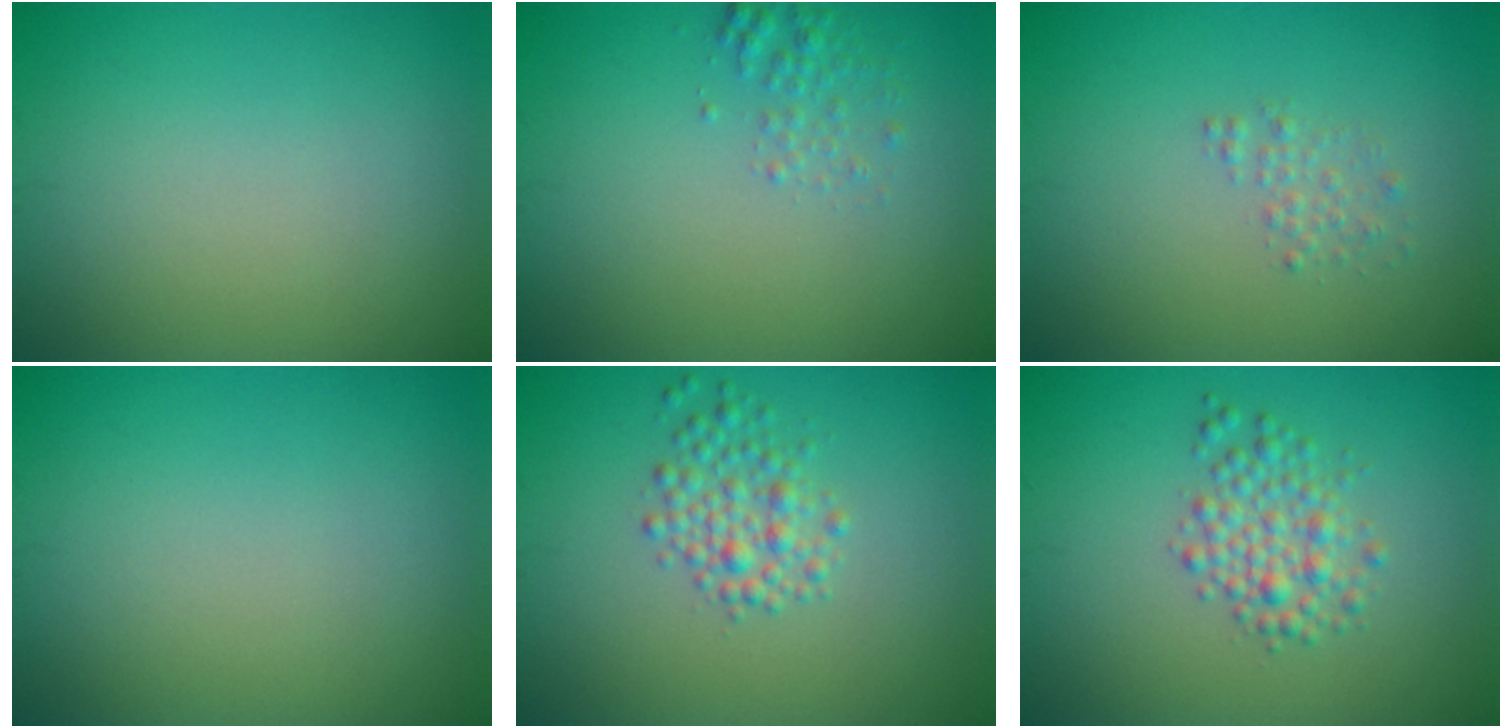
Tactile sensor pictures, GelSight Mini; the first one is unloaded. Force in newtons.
{"total": 1.3, "press": 1.3, "slide": 0.1}
{"total": 1.2, "press": 1.2, "slide": 0.0}
{"total": 0.0}
{"total": 2.6, "press": 2.6, "slide": 0.0}
{"total": 2.9, "press": 2.9, "slide": 0.0}